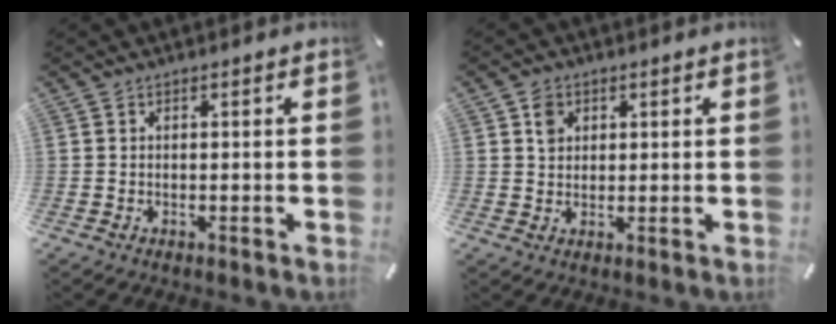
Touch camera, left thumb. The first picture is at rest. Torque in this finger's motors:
{"motor_torque": [0.38, 0.37, 0.14, -0.45, 0.03]}